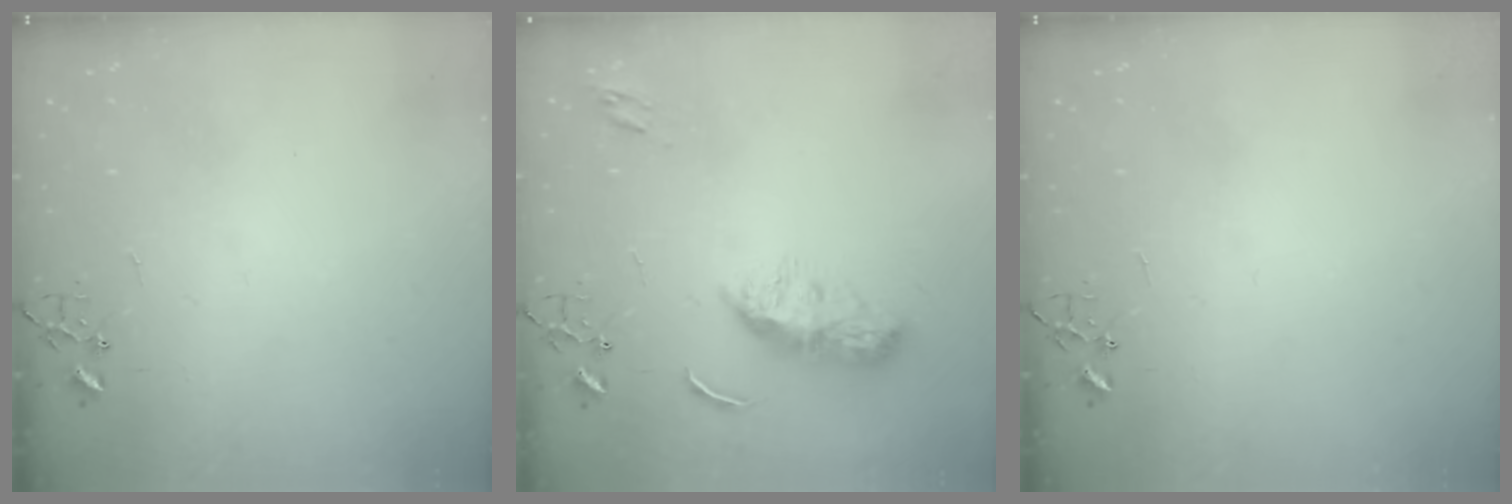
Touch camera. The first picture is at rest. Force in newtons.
{"total": 10.4, "press": 10.4, "slide": 0.0}
{"total": 0.0}